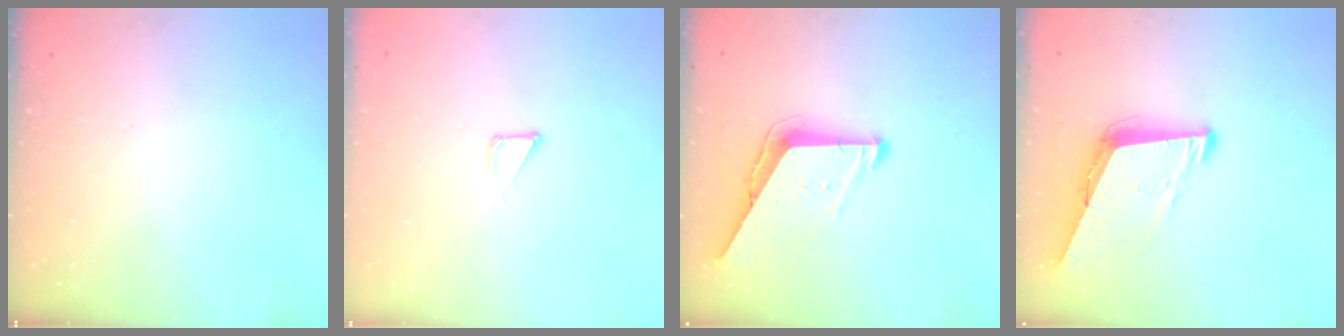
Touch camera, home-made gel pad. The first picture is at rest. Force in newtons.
{"total": 1.3, "press": 1.3, "slide": 0.0}
{"total": 8.8, "press": 8.7, "slide": 0.4}
{"total": 9.1, "press": 8.2, "slide": 3.8}